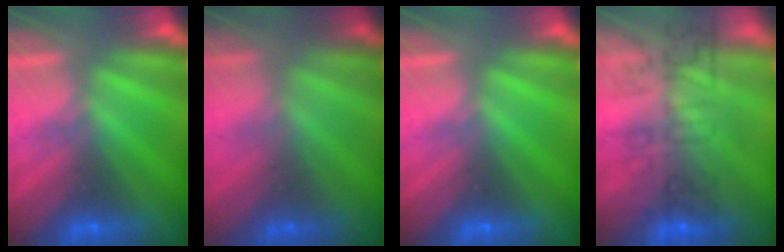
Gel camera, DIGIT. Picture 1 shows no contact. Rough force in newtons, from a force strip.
{"total": 1.7}
{"total": 0.0}
{"total": 10.2}